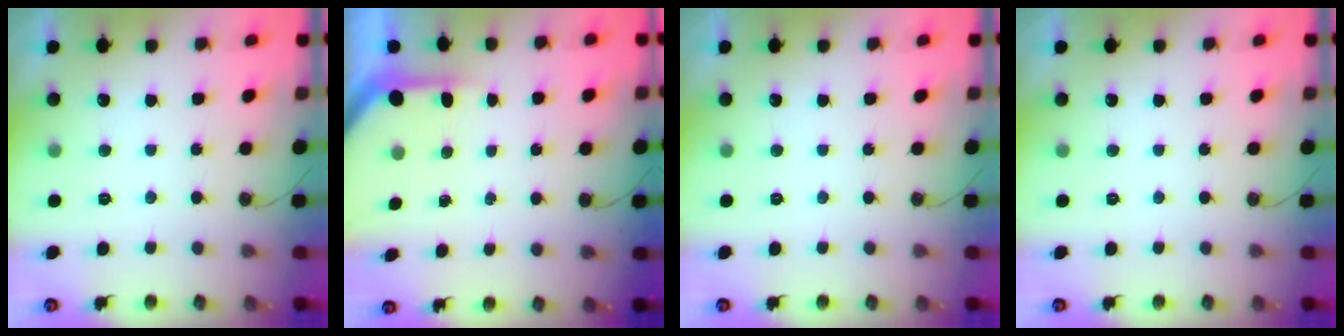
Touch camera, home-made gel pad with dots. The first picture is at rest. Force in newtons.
{"total": 3.7, "press": 3.7, "slide": 0.2}
{"total": 0.0}
{"total": 0.0}